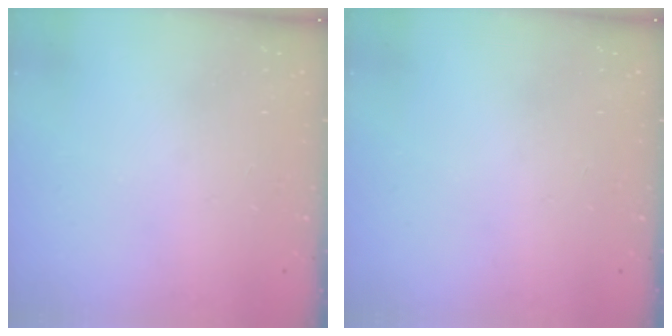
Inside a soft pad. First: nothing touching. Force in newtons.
{"total": 0.0}